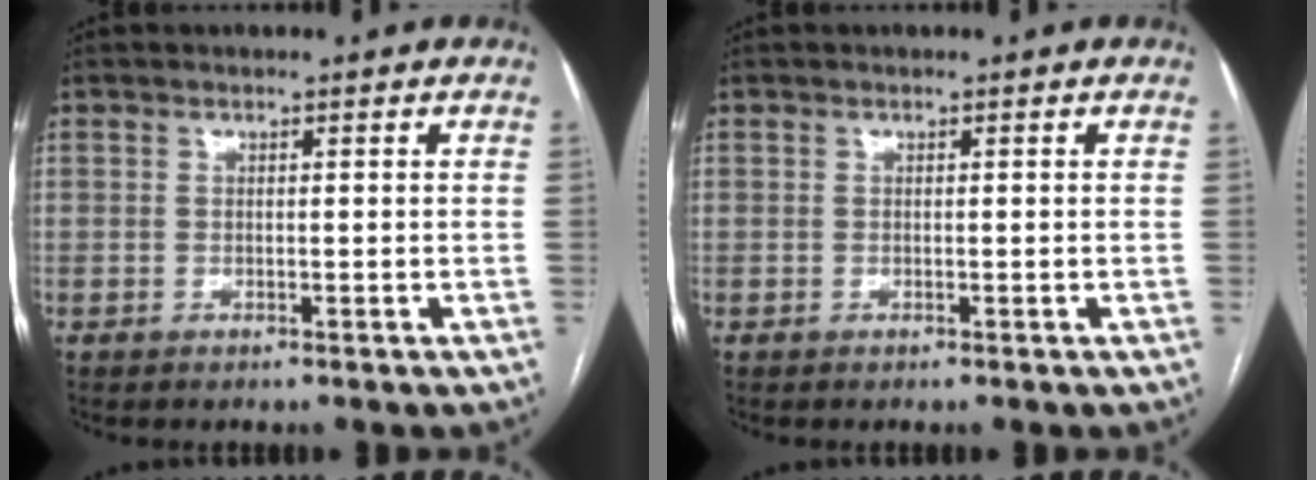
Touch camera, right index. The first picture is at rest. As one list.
[{"total": 0.0}]